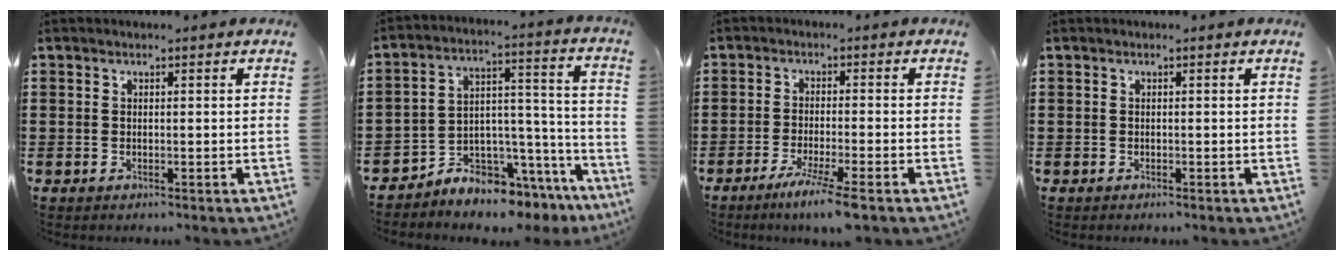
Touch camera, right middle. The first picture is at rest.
{"total": 6.0, "force": [-5.8, 1.6, -0.2], "torque": [0.003, 0.002, -0.112]}
{"total": 4.9, "force": [-3.5, -0.5, 3.3], "torque": [-0.058, -0.015, -0.062]}
{"total": 0.0}